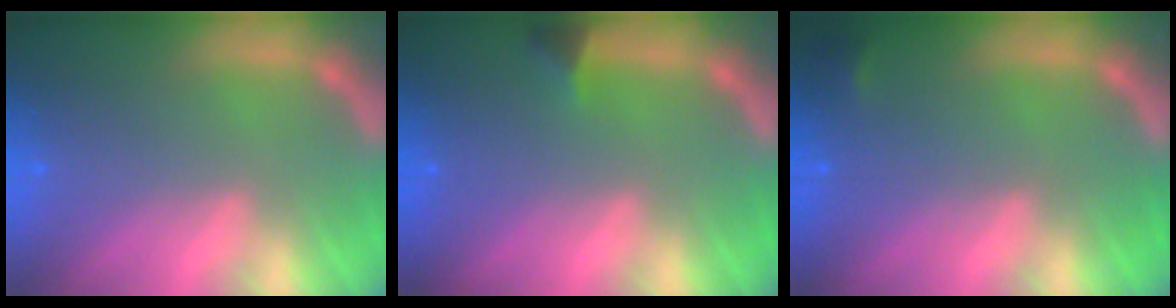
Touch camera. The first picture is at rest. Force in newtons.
{"total": 1.4}
{"total": 0.9}